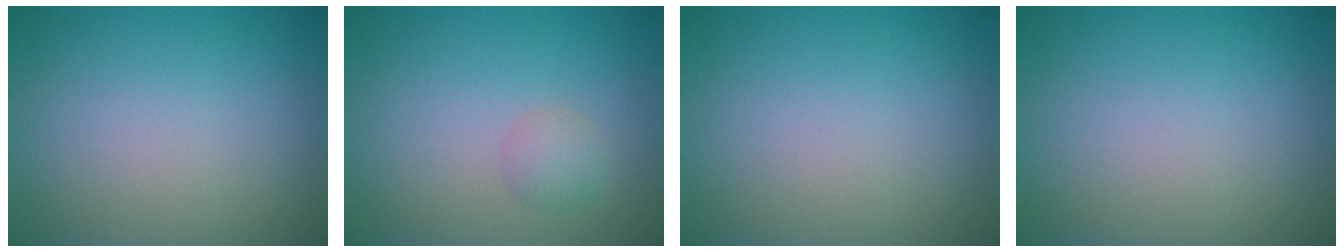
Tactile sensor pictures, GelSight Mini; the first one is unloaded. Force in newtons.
{"total": 1.4, "press": 1.4, "slide": 0.1}
{"total": 0.0}
{"total": 0.0}